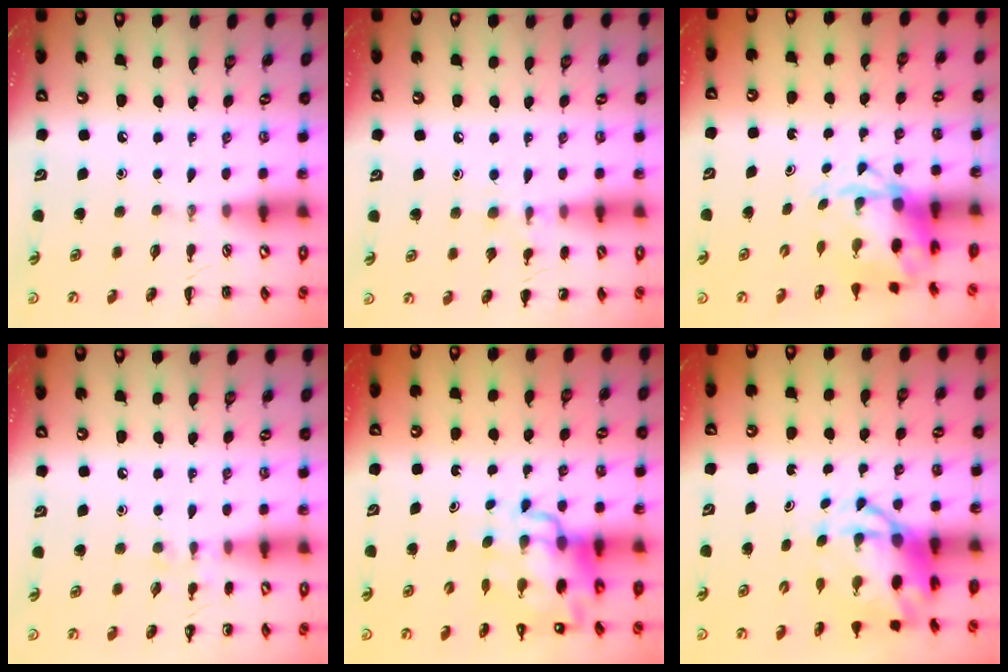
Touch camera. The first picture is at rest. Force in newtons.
{"total": 7.8, "press": 7.6, "slide": 2.0}
{"total": 5.4, "press": 5.4, "slide": 0.7}
{"total": 6.6, "press": 6.3, "slide": 1.9}
{"total": 12.2, "press": 11.6, "slide": 3.5}
{"total": 7.8, "press": 7.5, "slide": 2.1}